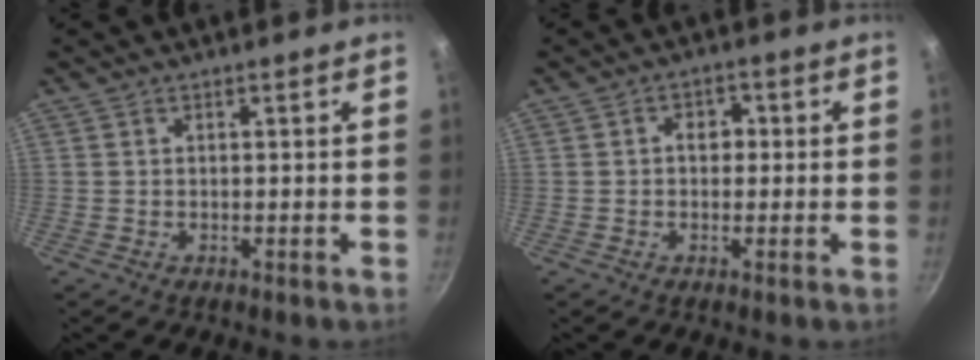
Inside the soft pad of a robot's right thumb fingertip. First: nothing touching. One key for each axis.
{"total": 3.2, "fx": 0.1, "fy": 2.6, "fz": 1.9, "tx": -0.007, "ty": 0.007, "tz": -0.002}